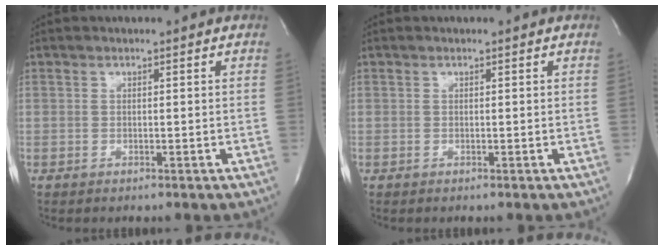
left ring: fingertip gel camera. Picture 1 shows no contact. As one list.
[{"total": 0.0}]